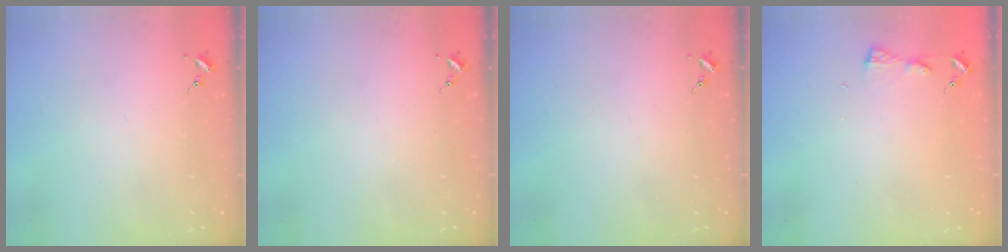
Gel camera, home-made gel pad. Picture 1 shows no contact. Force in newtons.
{"total": 0.0}
{"total": 0.0}
{"total": 3.2, "press": 3.1, "slide": 0.3}